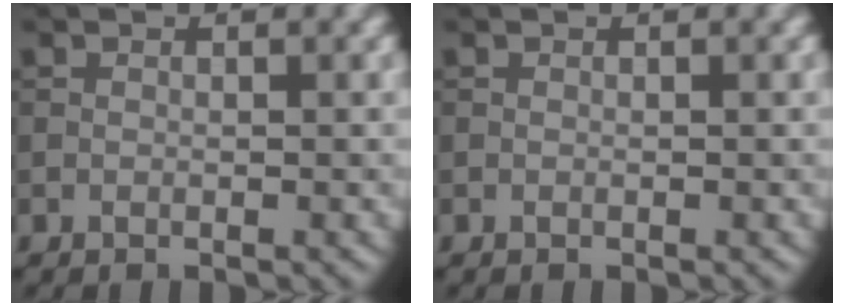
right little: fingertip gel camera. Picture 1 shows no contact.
{"total": 0.0}